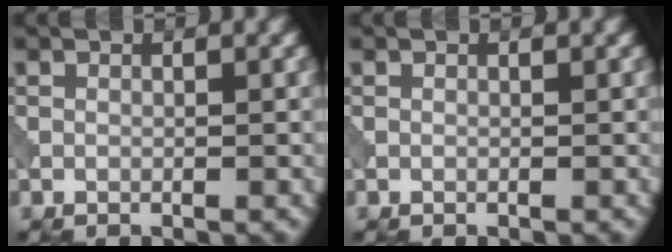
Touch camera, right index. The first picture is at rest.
{"total": 0.0}